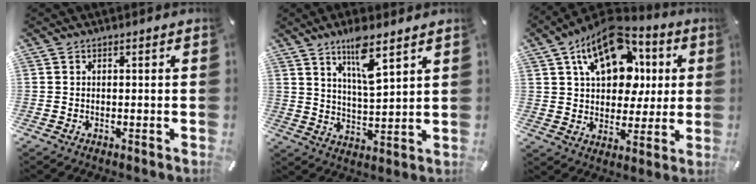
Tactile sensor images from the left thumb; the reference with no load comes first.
{"total": 9.6, "force": [6.7, 2.1, 6.6], "torque": [-0.113, -0.033, 0.112]}
{"total": 18.3, "force": [7.1, 12.5, 11.3], "torque": [-0.185, -0.021, 0.125]}